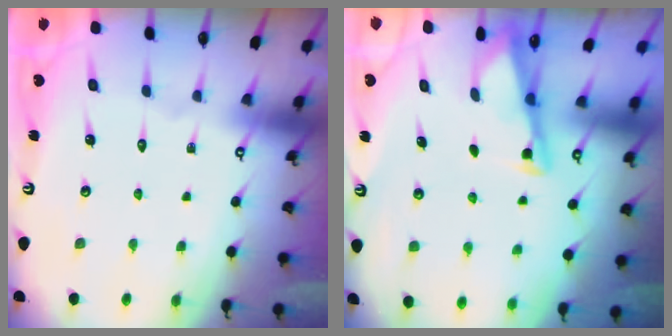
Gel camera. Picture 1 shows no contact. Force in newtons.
{"total": 3.0, "press": 3.0, "slide": 0.3}